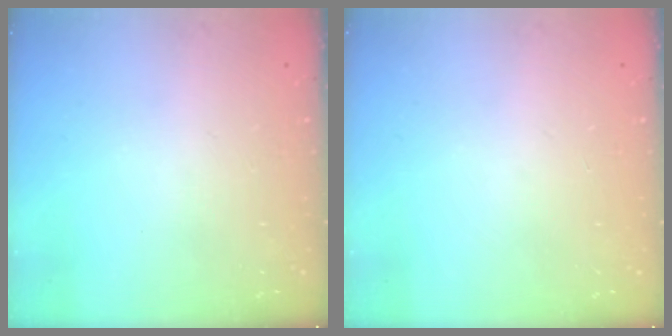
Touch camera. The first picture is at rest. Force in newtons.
{"total": 0.0}